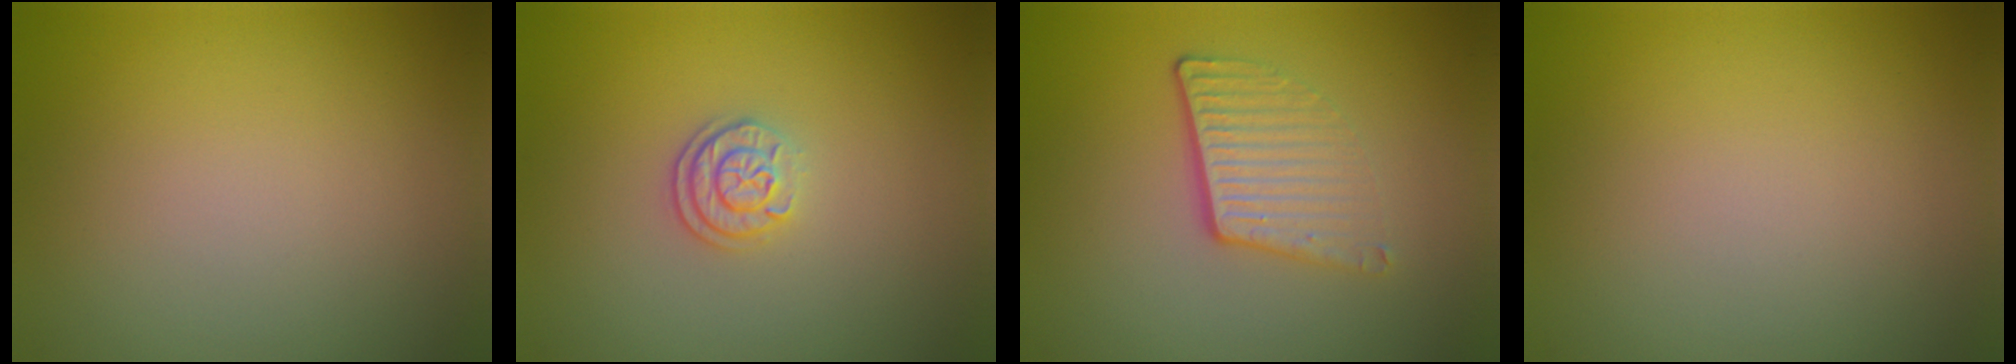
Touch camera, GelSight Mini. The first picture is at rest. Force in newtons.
{"total": 2.3, "press": 1.9, "slide": 1.2}
{"total": 3.9, "press": 2.7, "slide": 2.8}
{"total": 0.0}